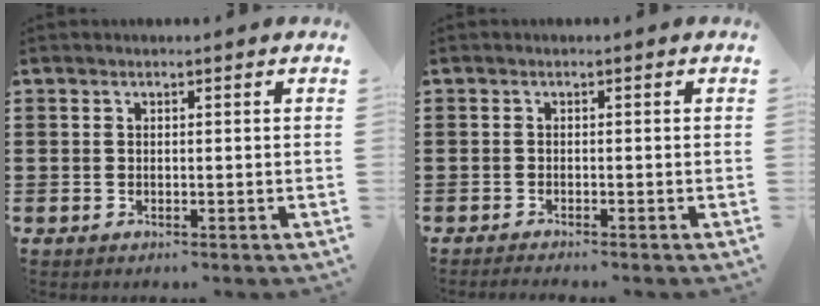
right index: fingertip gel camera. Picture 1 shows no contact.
{"total": 0.9, "force": [-0.9, -0.1, 0.0], "torque": [-0.002, 0.000, -0.017]}